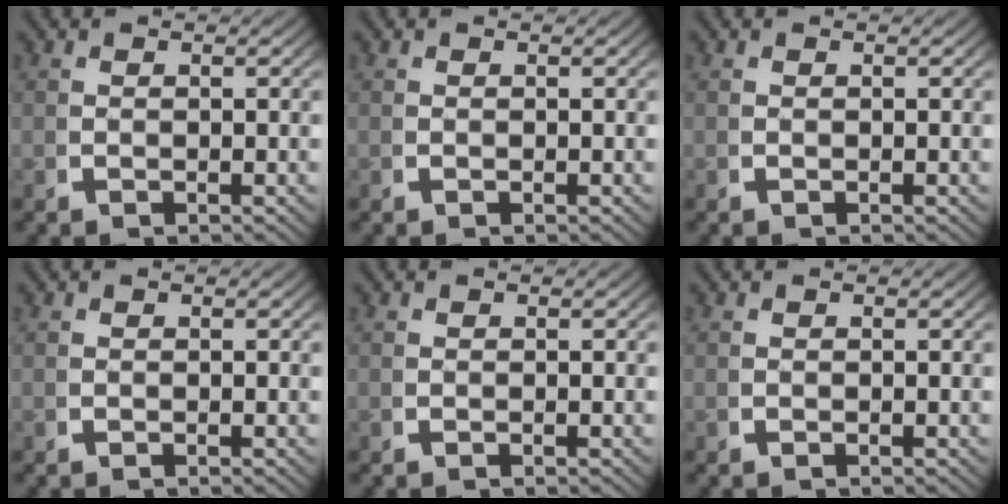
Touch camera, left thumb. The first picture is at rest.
{"total": 0.0}
{"total": 0.0}
{"total": 0.0}
{"total": 0.0}
{"total": 0.0}